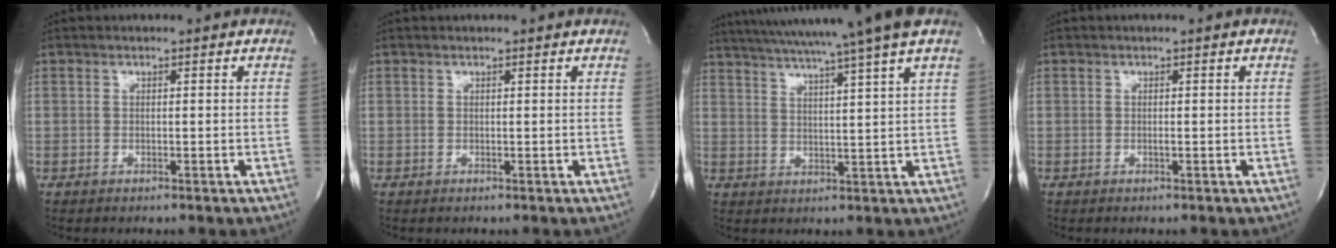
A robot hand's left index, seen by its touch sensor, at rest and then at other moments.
{"total": 0.7, "force": [0.7, 0.1, 0.1], "torque": [-0.006, 0.008, 0.012]}
{"total": 17.0, "force": [13.8, -1.8, 9.7], "torque": [-0.170, -0.007, 0.192]}
{"total": 0.0}